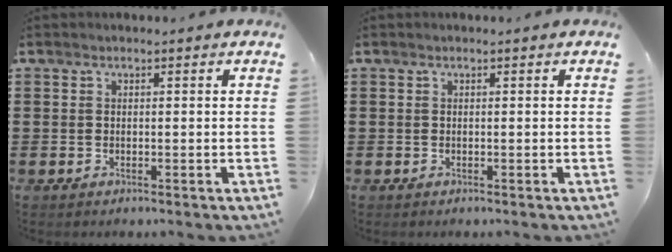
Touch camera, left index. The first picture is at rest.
{"total": 0.0}